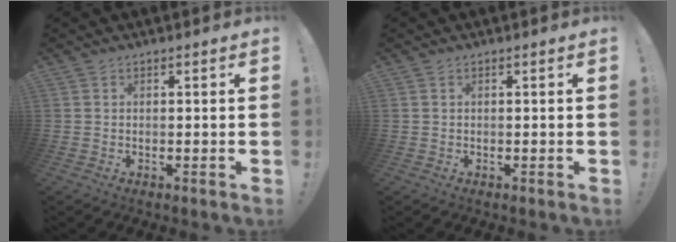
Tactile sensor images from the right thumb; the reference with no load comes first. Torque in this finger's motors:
{"motor_torque": [-0.15, 0.00, -0.05, 0.14, 0.00]}